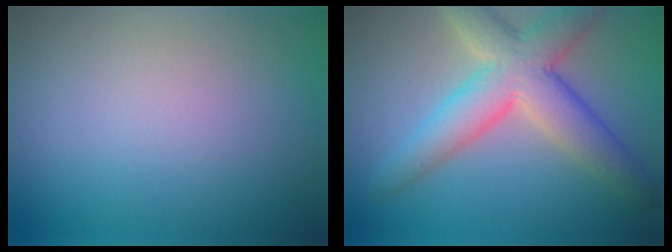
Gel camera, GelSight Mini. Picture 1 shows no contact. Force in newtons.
{"total": 7.2, "press": 7.2, "slide": 0.5}